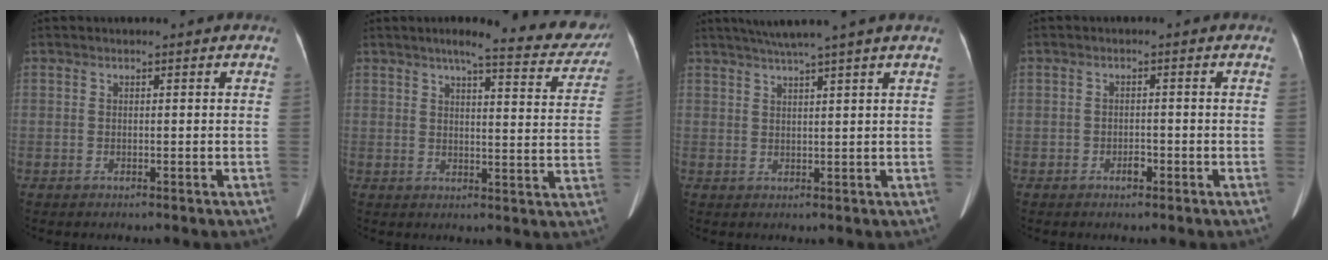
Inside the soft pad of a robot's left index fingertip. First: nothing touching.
{"total": 13.8, "force": [11.9, 2.0, 6.8], "torque": [-0.071, -0.018, 0.125]}
{"total": 7.2, "force": [5.8, -1.7, 4.0], "torque": [-0.060, 0.017, 0.082]}
{"total": 1.3, "force": [-1.0, 0.6, 0.7], "torque": [-0.013, 0.000, -0.016]}